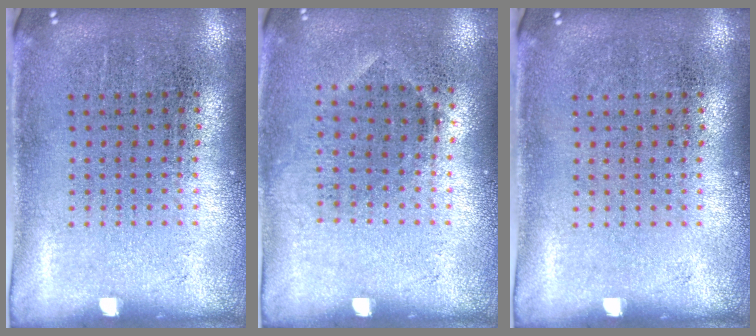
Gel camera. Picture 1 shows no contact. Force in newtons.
{"total": 0.8, "press": 0.7, "slide": 0.5}
{"total": 0.0}